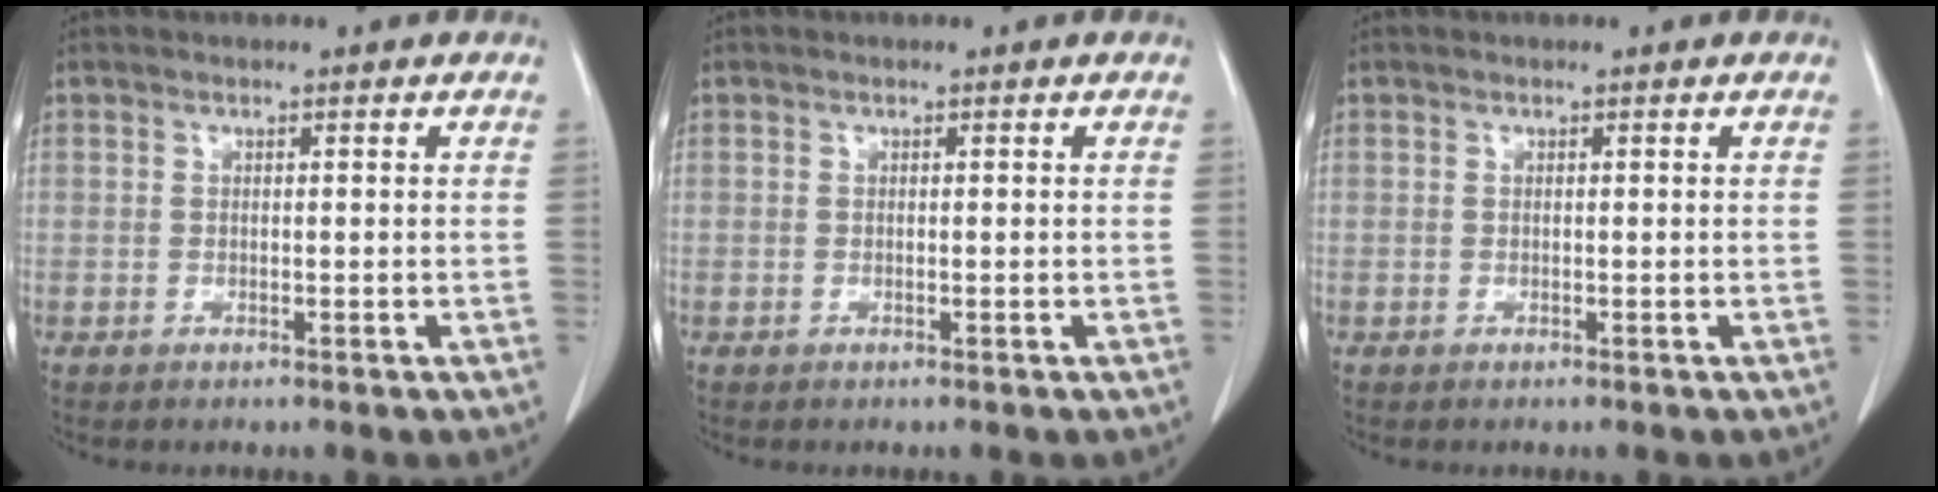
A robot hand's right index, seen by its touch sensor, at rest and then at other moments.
{"total": 0.0}
{"total": 0.0}